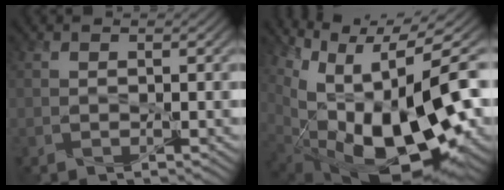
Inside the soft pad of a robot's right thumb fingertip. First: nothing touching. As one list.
[{"total": 17.5, "force": [0.4, 8.7, 15.1], "torque": [-0.231, -0.026, 0.044]}]